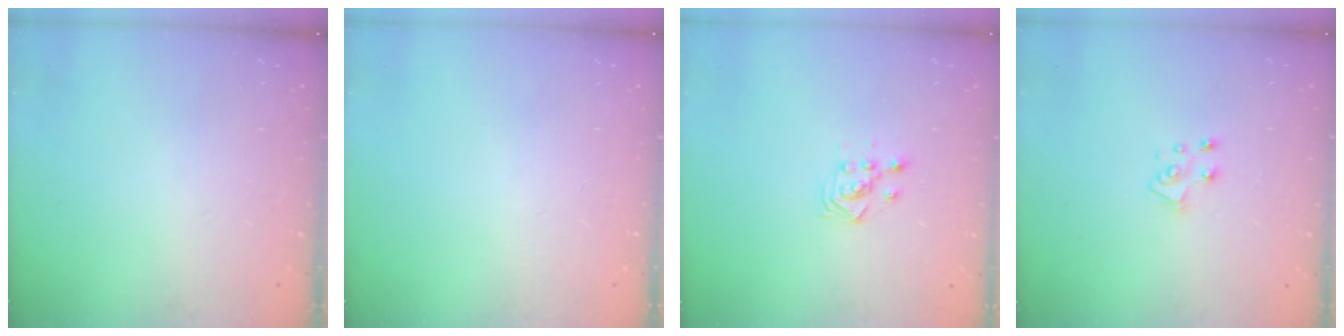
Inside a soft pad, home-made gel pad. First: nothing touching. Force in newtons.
{"total": 0.0}
{"total": 2.7, "press": 2.7, "slide": 0.3}
{"total": 6.3, "press": 6.3, "slide": 0.3}